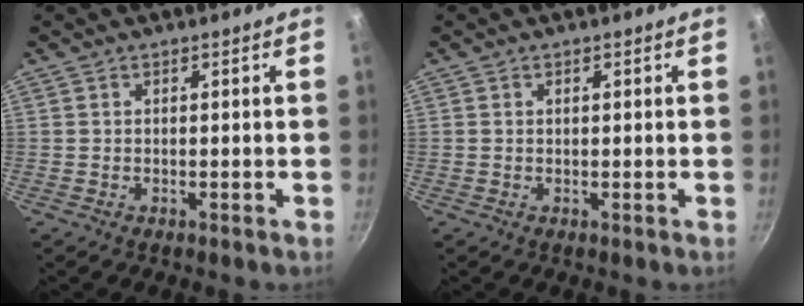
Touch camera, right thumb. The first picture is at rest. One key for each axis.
{"total": 0.5, "fx": 0.2, "fy": 0.3, "fz": 0.4, "tx": -0.006, "ty": 0.002, "tz": 0.003}